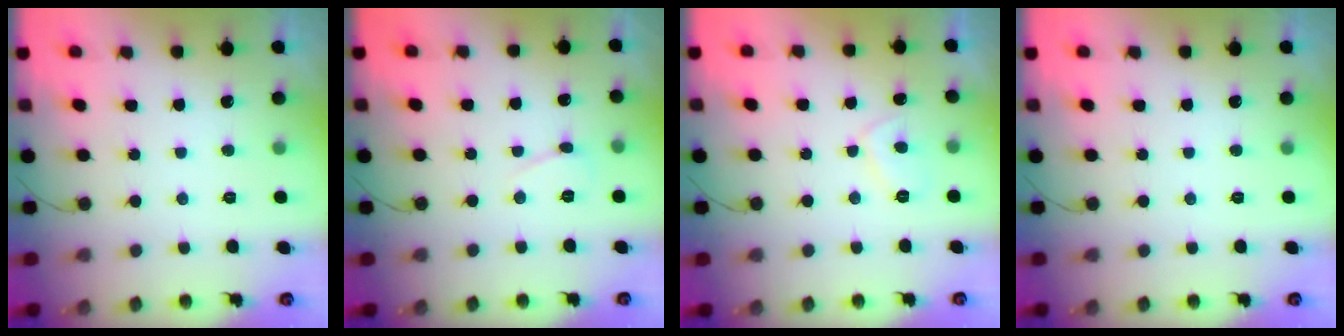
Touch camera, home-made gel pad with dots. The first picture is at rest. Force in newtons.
{"total": 3.7, "press": 3.7, "slide": 0.4}
{"total": 3.4, "press": 3.3, "slide": 0.8}
{"total": 0.0}